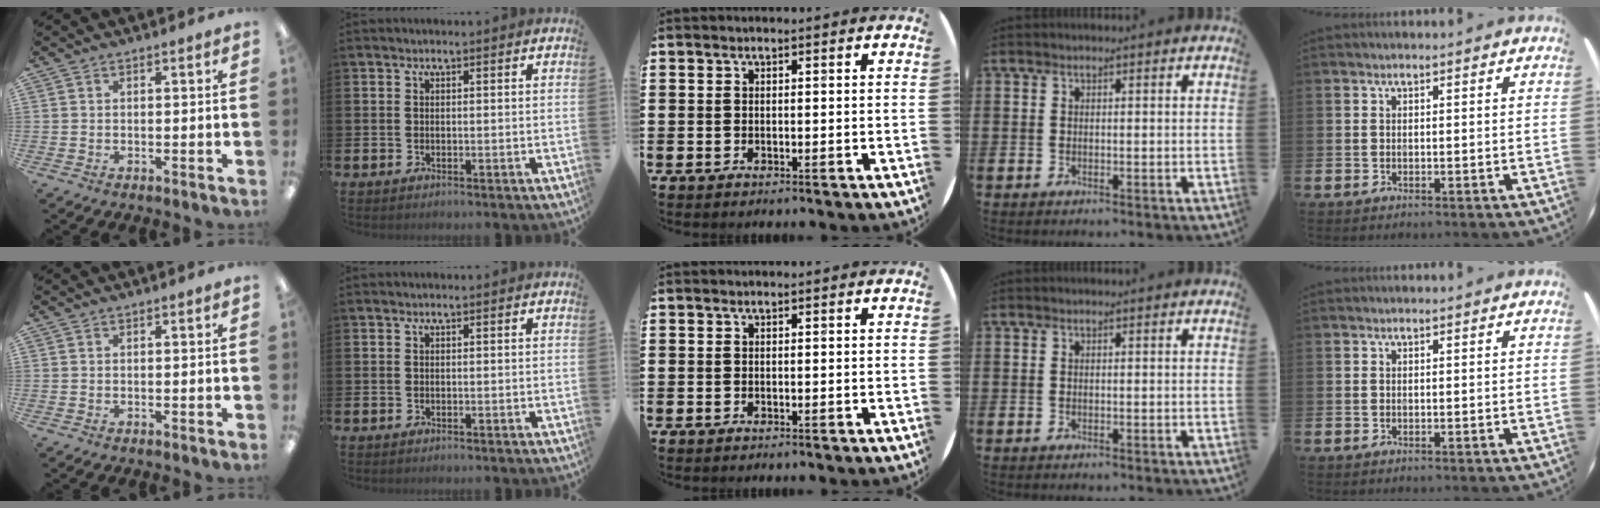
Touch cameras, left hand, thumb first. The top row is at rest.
{}